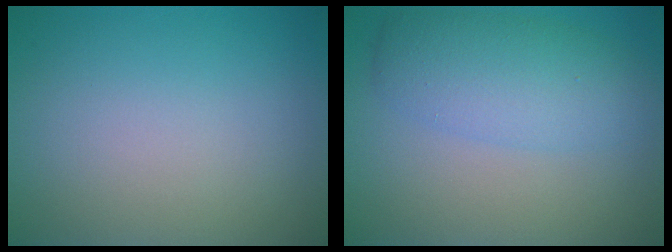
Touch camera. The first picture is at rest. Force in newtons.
{"total": 4.9, "press": 4.9, "slide": 0.1}